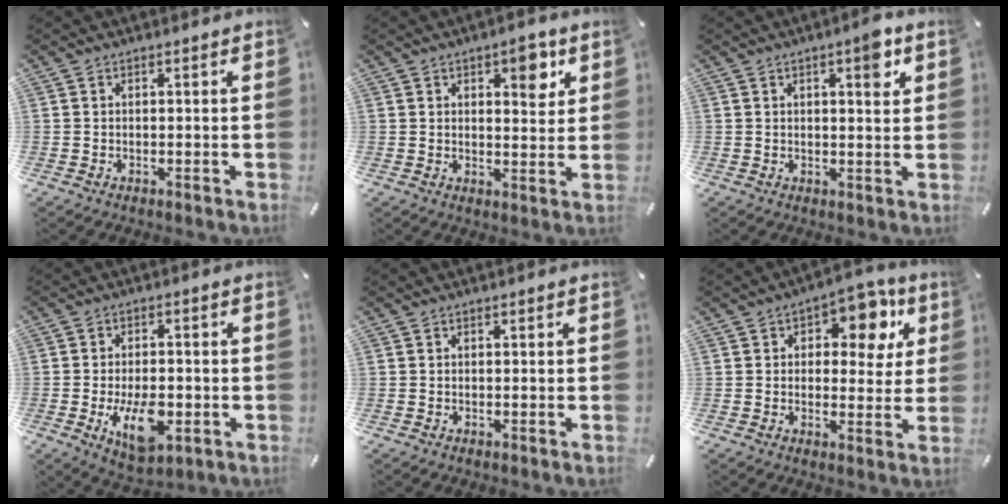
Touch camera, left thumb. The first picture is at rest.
{"total": 6.6, "force": [3.3, 3.4, 4.5], "torque": [-0.034, -0.021, 0.046]}
{"total": 5.7, "force": [2.6, 1.8, 4.7], "torque": [-0.059, -0.010, 0.034]}
{"total": 11.1, "force": [-3.1, 6.1, 8.8], "torque": [-0.150, -0.007, -0.051]}
{"total": 0.0}
{"total": 10.4, "force": [4.7, 6.4, 6.7], "torque": [-0.066, -0.031, 0.072]}